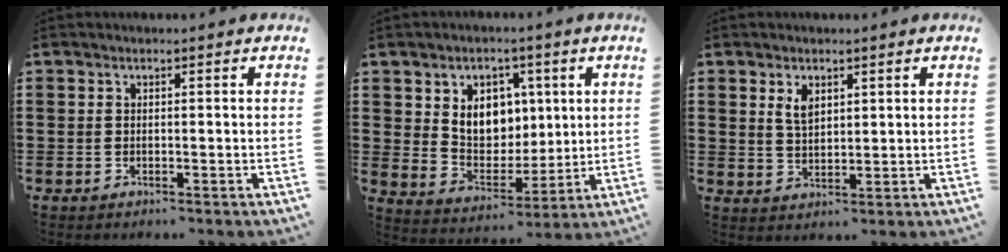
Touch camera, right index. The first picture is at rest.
{"total": 7.7, "force": [2.6, 6.3, 3.5], "torque": [-0.076, 0.000, 0.046]}
{"total": 3.0, "force": [1.6, 1.6, 2.0], "torque": [-0.045, 0.005, 0.029]}